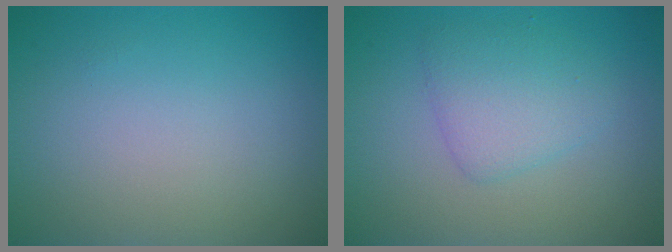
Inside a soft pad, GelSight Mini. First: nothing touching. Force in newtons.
{"total": 2.9, "press": 2.9, "slide": 0.1}